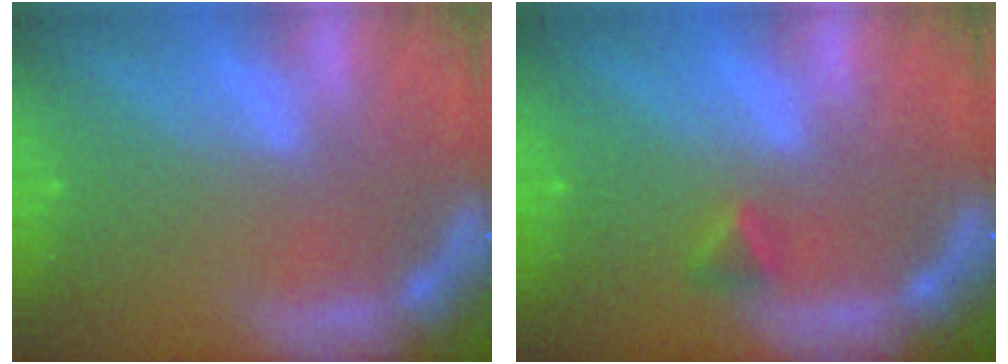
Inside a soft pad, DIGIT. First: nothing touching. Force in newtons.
{"total": 1.4}